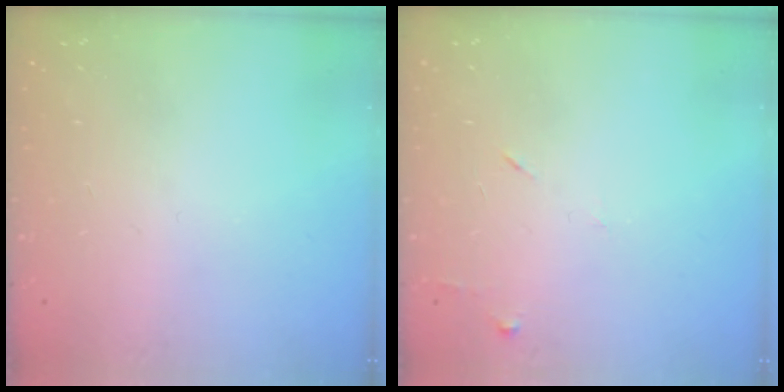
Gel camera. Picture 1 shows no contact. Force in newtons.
{"total": 6.3, "press": 6.2, "slide": 0.7}